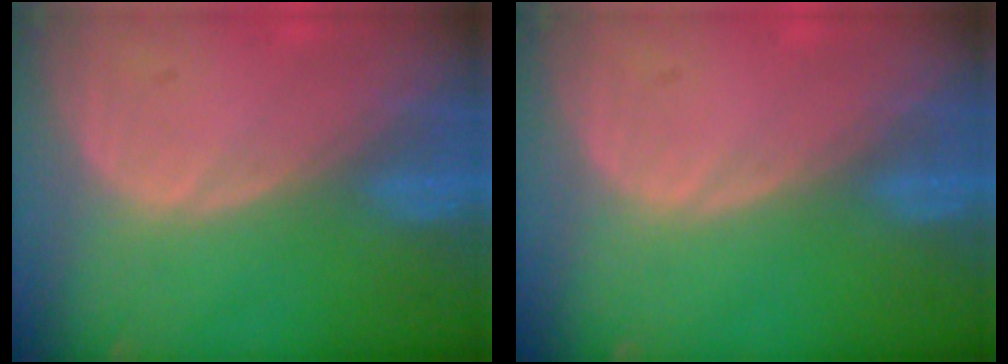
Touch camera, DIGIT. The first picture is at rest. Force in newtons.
{"total": 0.0}